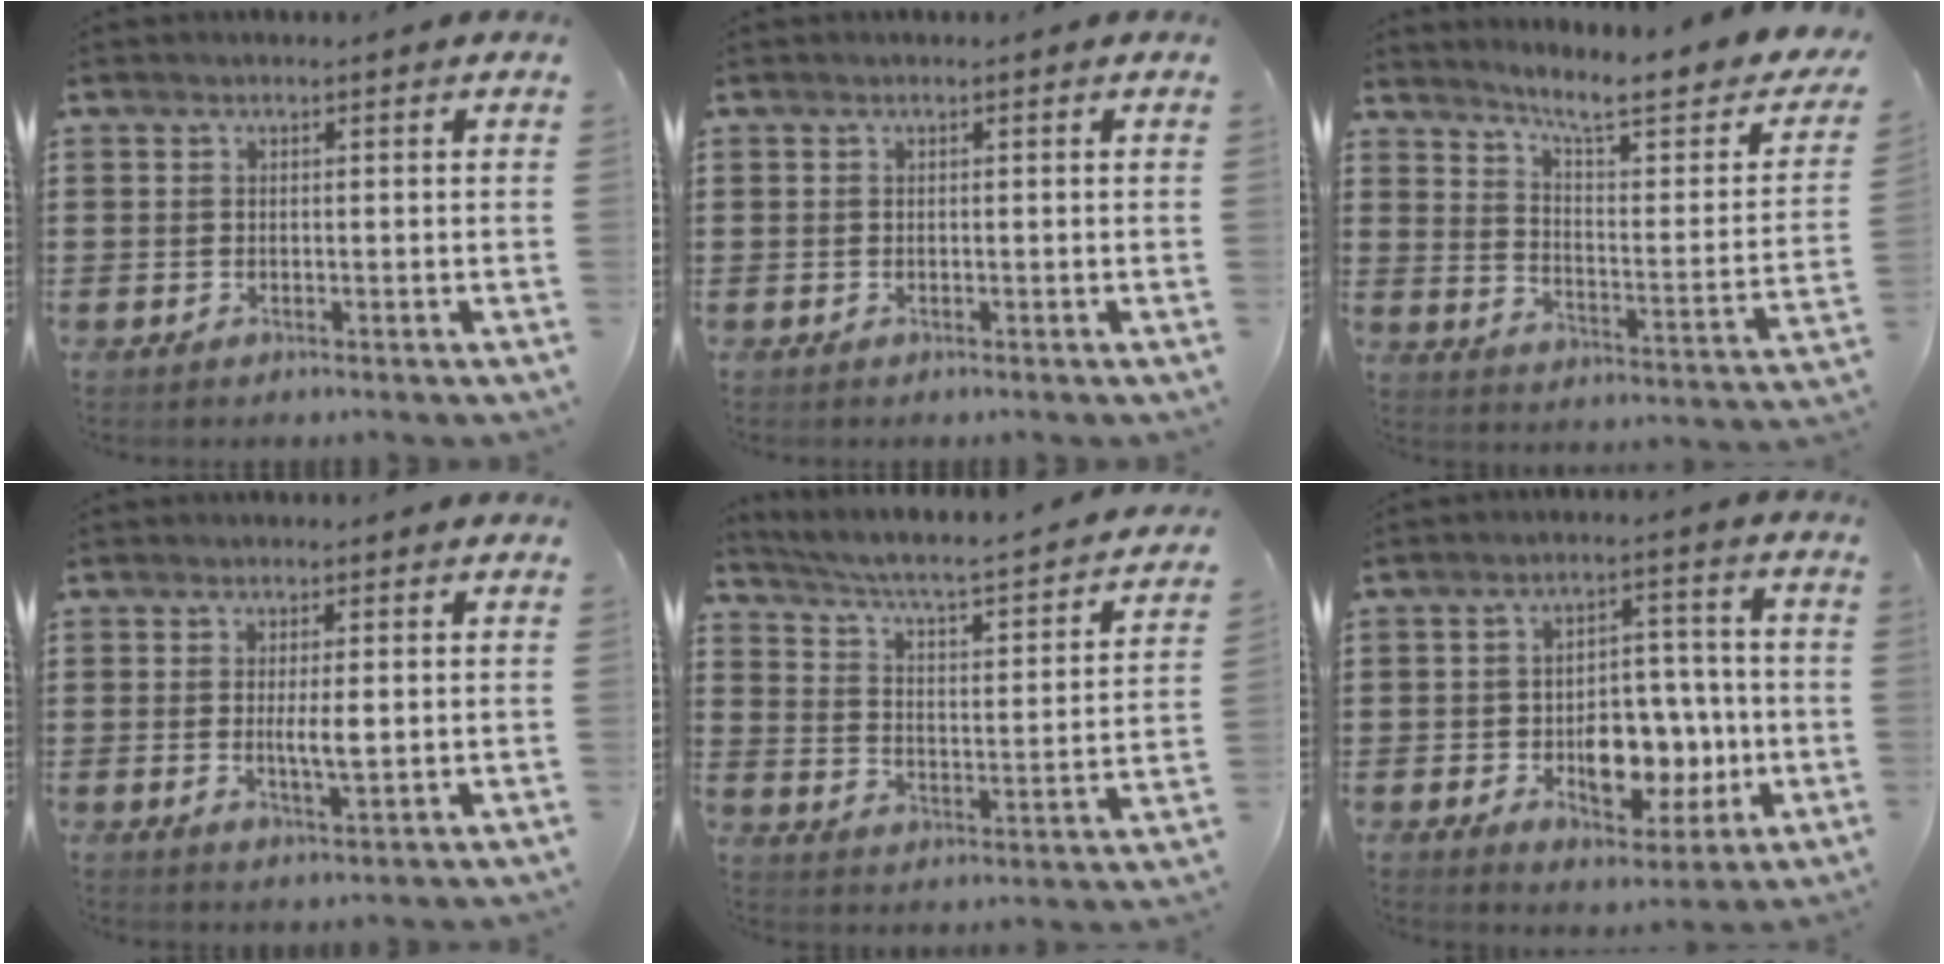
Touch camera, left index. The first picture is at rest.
{"total": 0.0}
{"total": 7.1, "force": [5.5, 0.5, 4.5], "torque": [-0.096, -0.043, 0.083]}
{"total": 3.5, "force": [0.2, 0.6, 3.5], "torque": [-0.056, -0.007, 0.002]}
{"total": 3.2, "force": [2.2, 0.4, 2.3], "torque": [-0.060, -0.030, 0.023]}
{"total": 9.3, "force": [-1.8, 5.9, 7.0], "torque": [-0.099, 0.013, -0.029]}